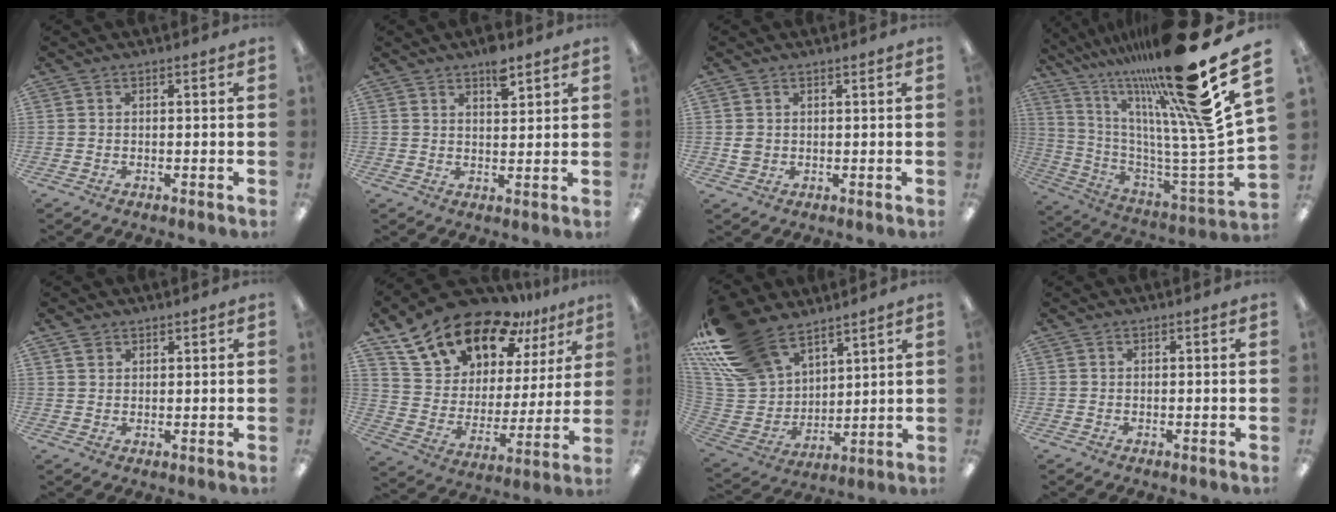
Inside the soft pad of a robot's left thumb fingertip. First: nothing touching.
{"total": 5.4, "force": [3.9, 2.2, 3.1], "torque": [-0.037, -0.022, 0.063]}
{"total": 1.8, "force": [0.6, 1.5, 0.6], "torque": [-0.014, 0.003, 0.010]}
{"total": 28.5, "force": [18.8, 5.6, 20.7], "torque": [-0.285, -0.147, 0.315]}
{"total": 1.9, "force": [1.5, 1.0, 0.4], "torque": [-0.010, -0.002, 0.031]}
{"total": 19.2, "force": [14.7, 9.5, 7.9], "torque": [-0.151, -0.099, 0.263]}
{"total": 21.2, "force": [15.5, 11.3, 9.1], "torque": [-0.220, -0.081, 0.294]}
{"total": 0.0}